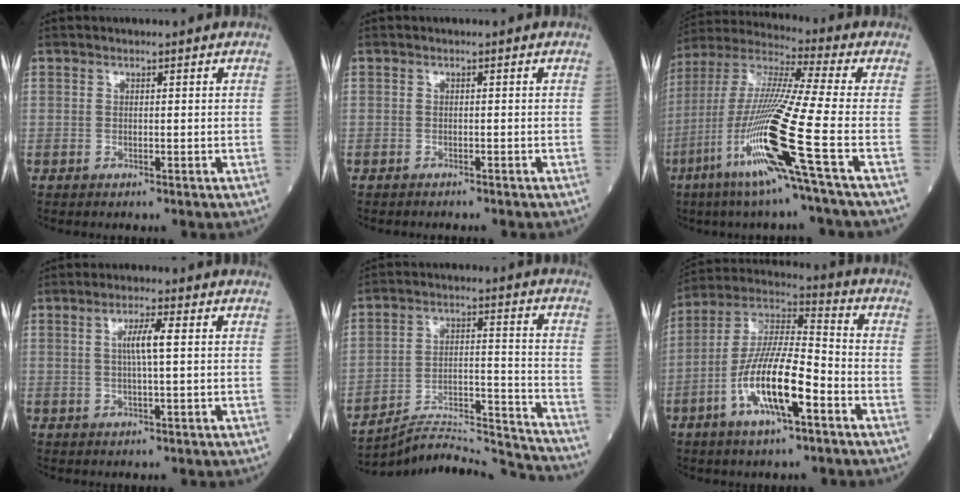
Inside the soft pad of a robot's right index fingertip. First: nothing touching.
{"total": 1.7, "force": [-1.6, 0.3, 0.5], "torque": [-0.012, -0.003, -0.021]}
{"total": 18.4, "force": [-7.1, -1.7, 16.9], "torque": [-0.358, -0.032, -0.149]}
{"total": 3.9, "force": [0.6, 0.0, 3.8], "torque": [-0.072, 0.002, 0.011]}
{"total": 18.4, "force": [-18.2, -1.7, 2.0], "torque": [-0.033, 0.026, -0.274]}
{"total": 14.2, "force": [-5.4, 3.0, 12.8], "torque": [-0.250, 0.000, -0.098]}